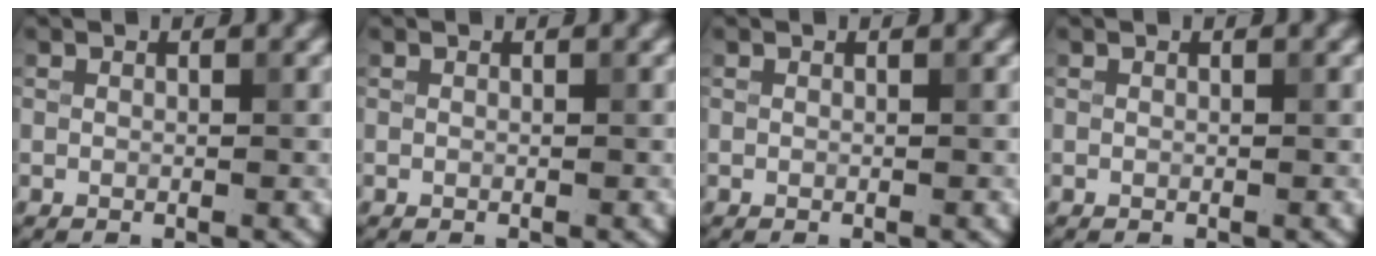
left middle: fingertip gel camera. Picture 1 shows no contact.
{"total": 0.0}
{"total": 0.0}
{"total": 0.0}